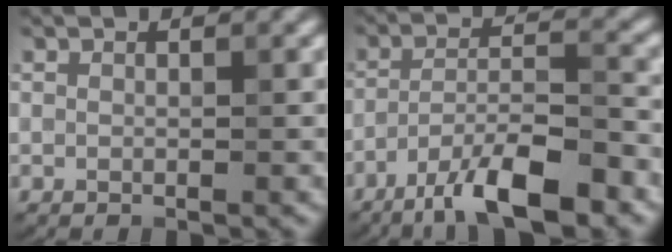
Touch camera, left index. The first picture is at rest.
{"total": 8.4, "force": [-5.9, 1.9, 5.7], "torque": [-0.094, 0.005, -0.107]}